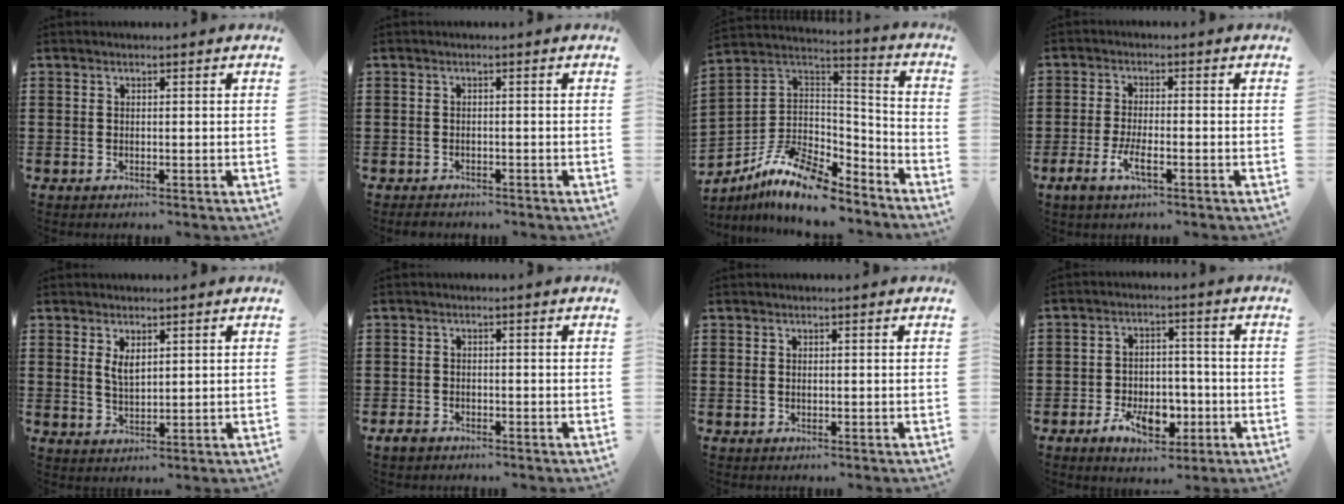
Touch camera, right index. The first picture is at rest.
{"total": 1.1, "force": [-1.1, 0.3, 0.1], "torque": [-0.005, 0.000, -0.024]}
{"total": 11.3, "force": [-8.3, 4.5, 6.2], "torque": [-0.139, 0.021, -0.162]}
{"total": 4.2, "force": [-1.9, 1.1, 3.6], "torque": [-0.079, -0.006, -0.040]}
{"total": 2.7, "force": [1.4, 1.2, 2.0], "torque": [-0.043, 0.003, 0.024]}
{"total": 1.6, "force": [-1.3, 0.8, 0.4], "torque": [-0.020, -0.002, -0.030]}
{"total": 0.6, "force": [0.1, 0.3, 0.4], "torque": [-0.011, 0.000, 0.001]}
{"total": 7.6, "force": [-3.3, 4.5, 5.1], "torque": [-0.093, 0.009, -0.060]}